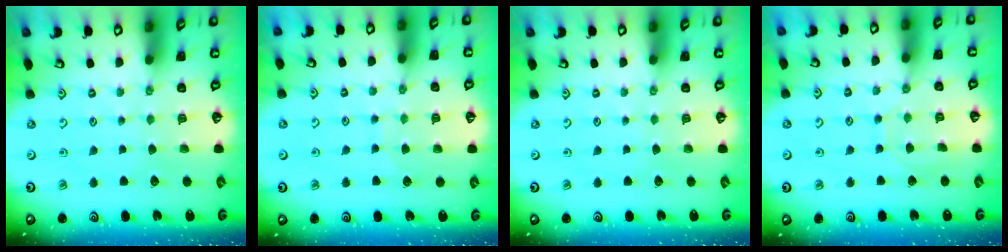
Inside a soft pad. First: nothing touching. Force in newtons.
{"total": 5.9, "press": 5.9, "slide": 0.4}
{"total": 0.0}
{"total": 6.3, "press": 6.3, "slide": 0.7}